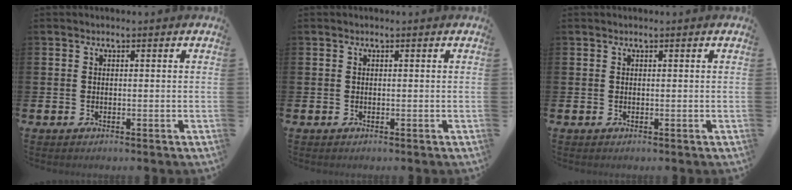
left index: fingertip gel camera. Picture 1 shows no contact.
{"total": 0.0}
{"total": 0.0}